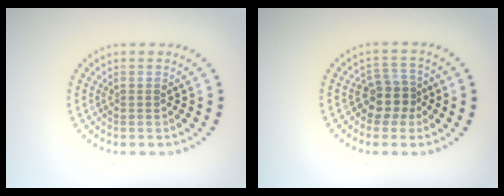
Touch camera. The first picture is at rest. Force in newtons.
{"total": 2.8, "press": 2.5, "slide": 1.4}